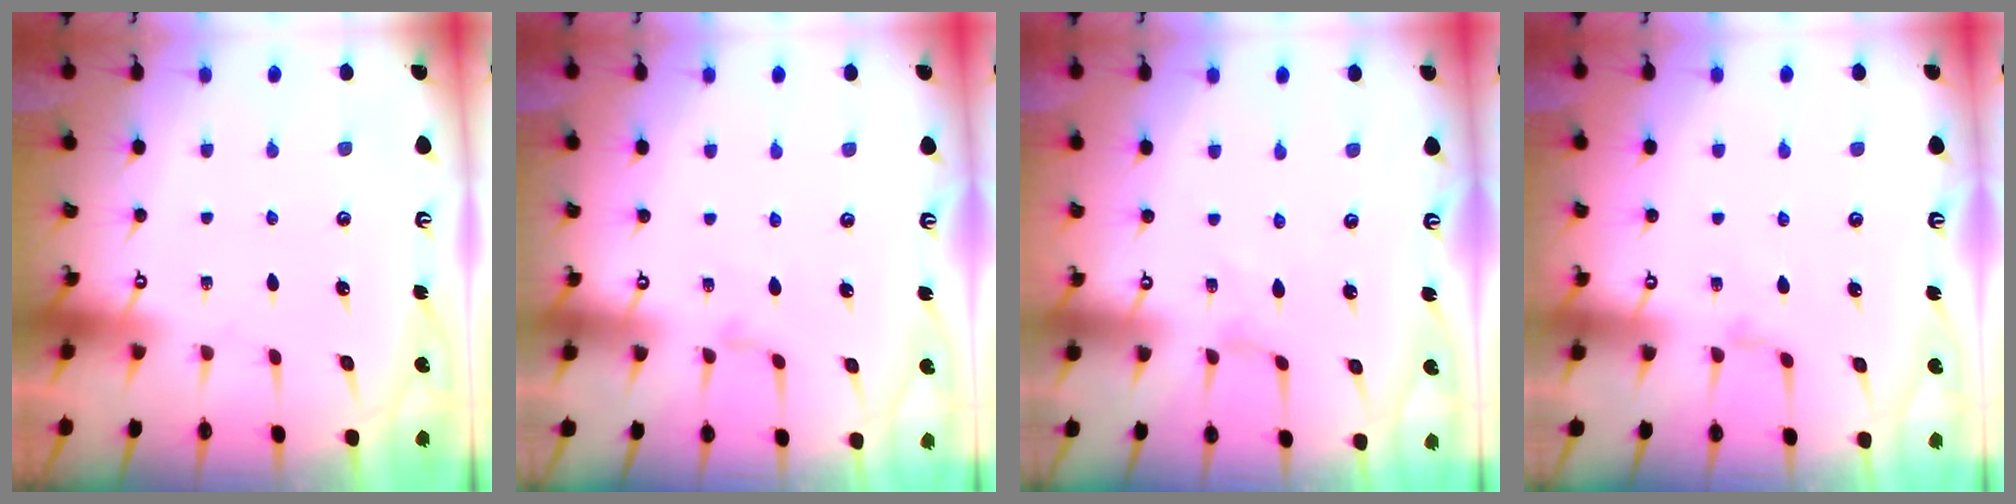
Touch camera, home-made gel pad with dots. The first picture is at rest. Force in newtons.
{"total": 1.3, "press": 1.2, "slide": 0.3}
{"total": 0.0}
{"total": 1.5, "press": 1.5, "slide": 0.3}